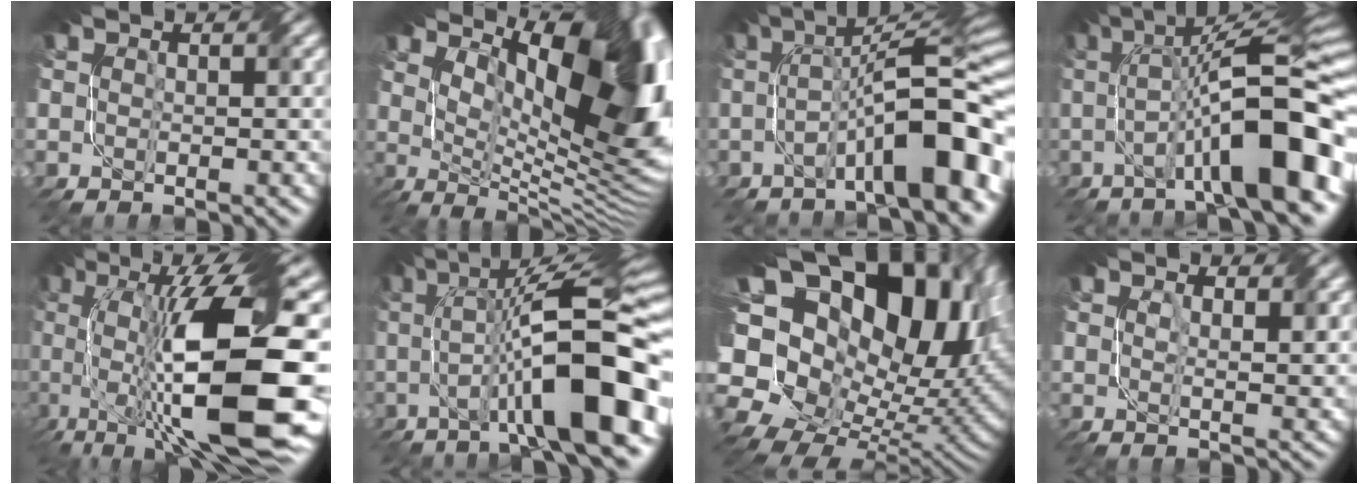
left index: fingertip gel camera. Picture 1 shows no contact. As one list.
[{"total": 16.2, "force": [5.7, 7.4, 13.3], "torque": [-0.169, 0.014, 0.103]}, {"total": 10.5, "force": [-3.2, 2.2, 9.8], "torque": [-0.133, 0.021, -0.050]}, {"total": 12.5, "force": [-2.6, 2.9, 11.8], "torque": [-0.173, 0.020, -0.040]}, {"total": 15.5, "force": [-1.6, 5.6, 14.3], "torque": [-0.247, 0.002, -0.026]}, {"total": 13.5, "force": [-2.0, 3.3, 12.9], "torque": [-0.192, 0.022, -0.035]}, {"total": 19.7, "force": [3.1, 14.2, 13.3], "torque": [-0.250, 0.000, 0.097]}, {"total": 3.2, "force": [2.1, 1.0, 2.2], "torque": [-0.036, 0.000, 0.032]}]